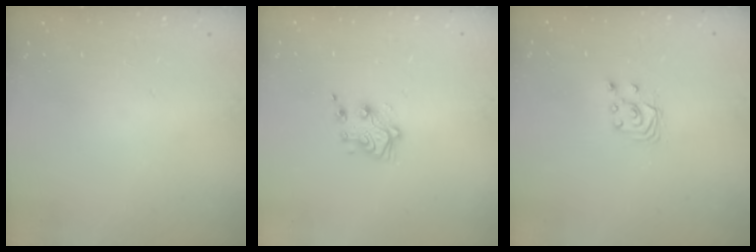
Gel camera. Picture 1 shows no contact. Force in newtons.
{"total": 5.9, "press": 5.9, "slide": 0.5}
{"total": 3.5, "press": 3.5, "slide": 0.4}